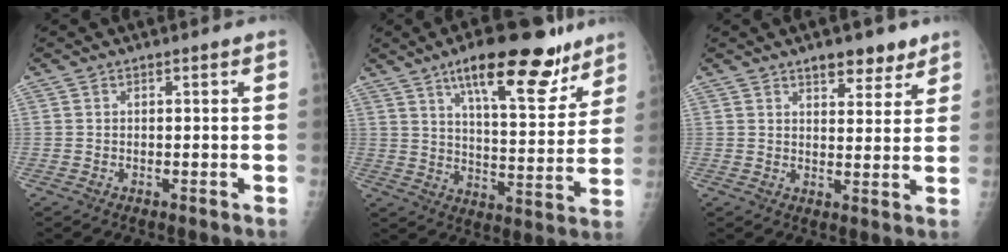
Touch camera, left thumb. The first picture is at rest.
{"total": 19.2, "force": [12.2, 6.2, 13.5], "torque": [-0.161, -0.056, 0.189]}
{"total": 6.6, "force": [4.7, 3.0, 3.6], "torque": [-0.022, -0.025, 0.066]}